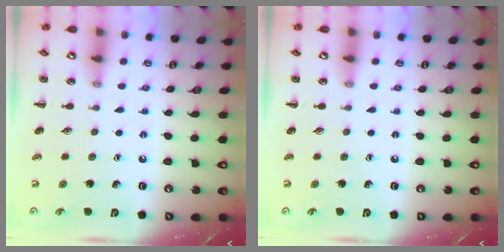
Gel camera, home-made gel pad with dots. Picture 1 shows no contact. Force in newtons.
{"total": 0.0}